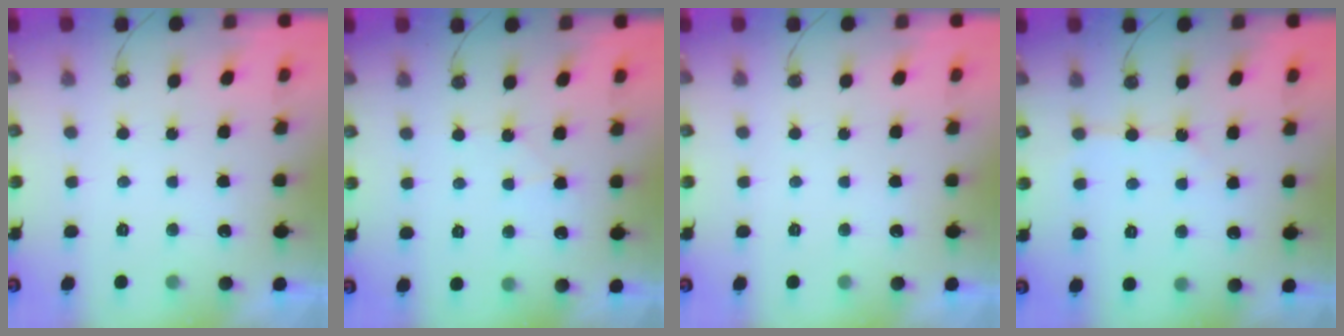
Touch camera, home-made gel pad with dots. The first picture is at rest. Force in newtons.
{"total": 3.6, "press": 3.5, "slide": 0.6}
{"total": 0.0}
{"total": 2.1, "press": 2.0, "slide": 0.3}